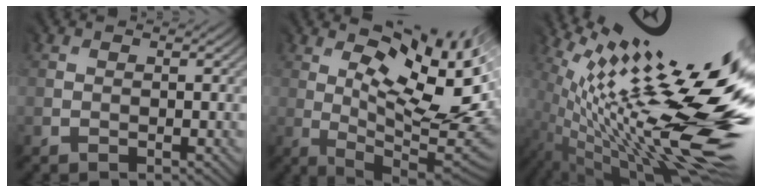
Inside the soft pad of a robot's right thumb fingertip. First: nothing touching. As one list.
[{"total": 13.1, "force": [3.4, 4.2, 11.9], "torque": [-0.203, 0.009, 0.069]}, {"total": 19.1, "force": [0.0, 4.9, 18.4], "torque": [-0.293, -0.003, 0.005]}]